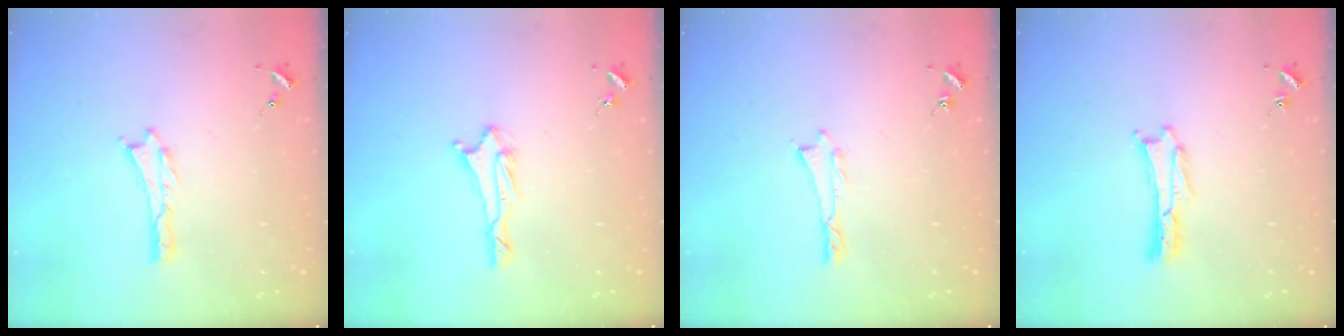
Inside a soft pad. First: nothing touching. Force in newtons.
{"total": 1.7, "press": 1.6, "slide": 0.6}
{"total": 0.0}
{"total": 0.0}